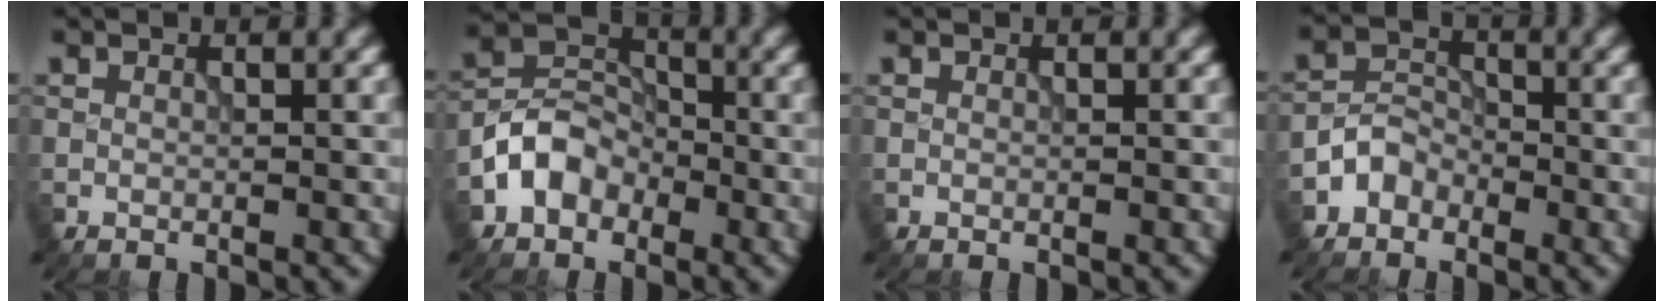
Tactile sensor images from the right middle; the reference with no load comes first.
{"total": 4.0, "force": [-2.0, 3.1, 1.6], "torque": [-0.028, 0.011, -0.044]}
{"total": 0.0}
{"total": 2.4, "force": [-1.7, 1.6, 0.5], "torque": [-0.003, 0.013, -0.039]}